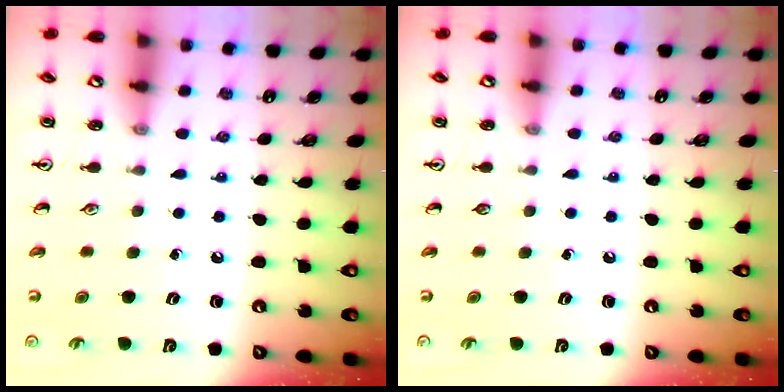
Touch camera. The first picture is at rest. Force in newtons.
{"total": 0.0}